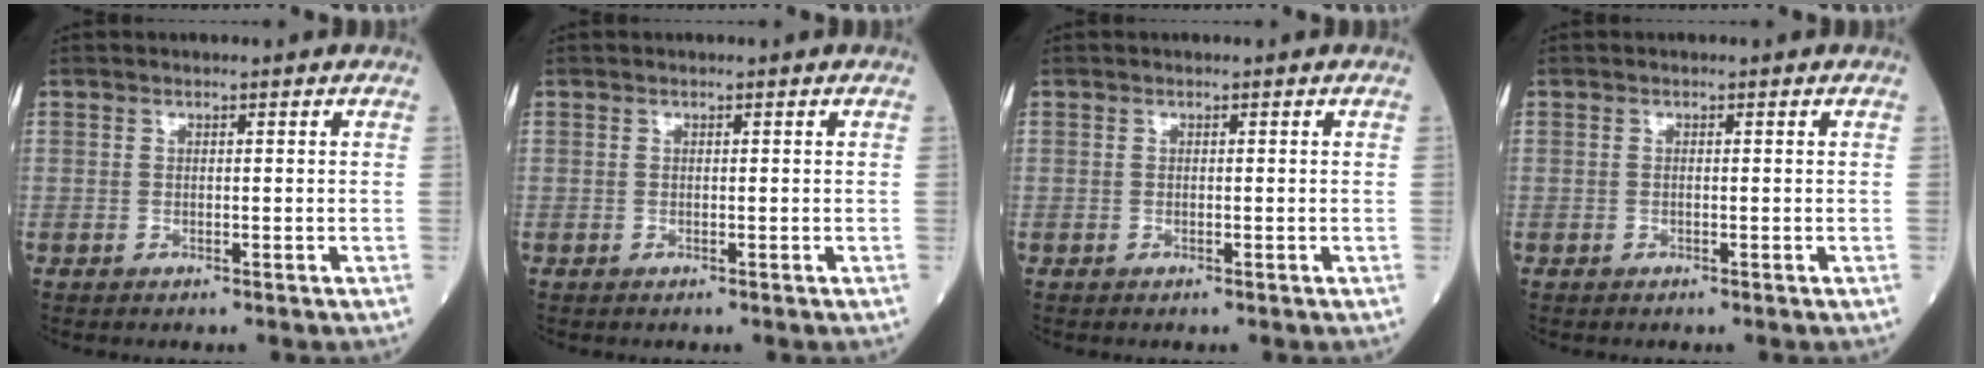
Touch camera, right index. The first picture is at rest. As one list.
[{"total": 0.0}, {"total": 0.0}, {"total": 0.0}]